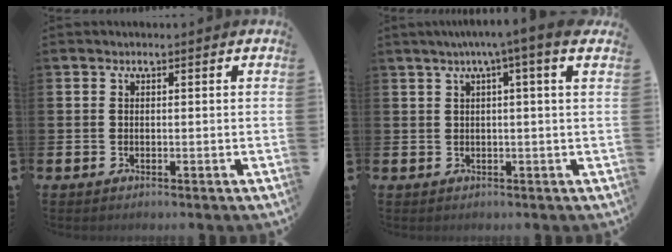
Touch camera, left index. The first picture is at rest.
{"total": 3.2, "force": [1.6, -0.4, 2.7], "torque": [-0.046, -0.004, 0.025]}